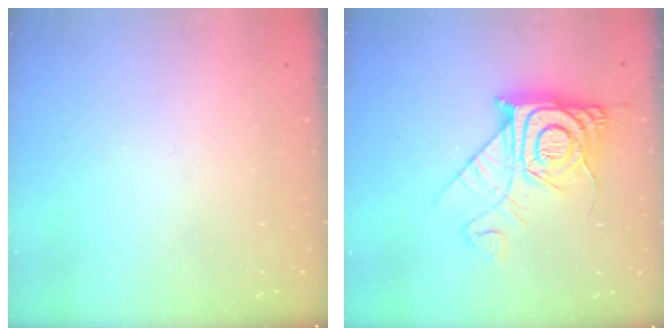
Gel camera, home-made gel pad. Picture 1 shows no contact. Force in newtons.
{"total": 15.1, "press": 15.0, "slide": 1.4}